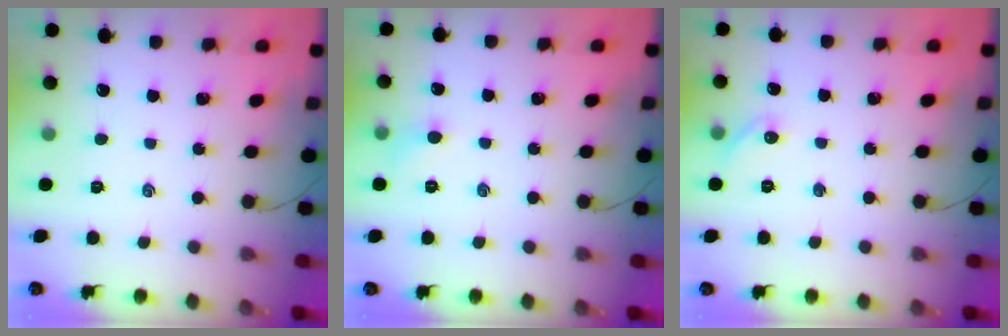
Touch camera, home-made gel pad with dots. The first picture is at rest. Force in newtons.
{"total": 4.8, "press": 4.5, "slide": 1.5}
{"total": 4.9, "press": 4.7, "slide": 1.3}